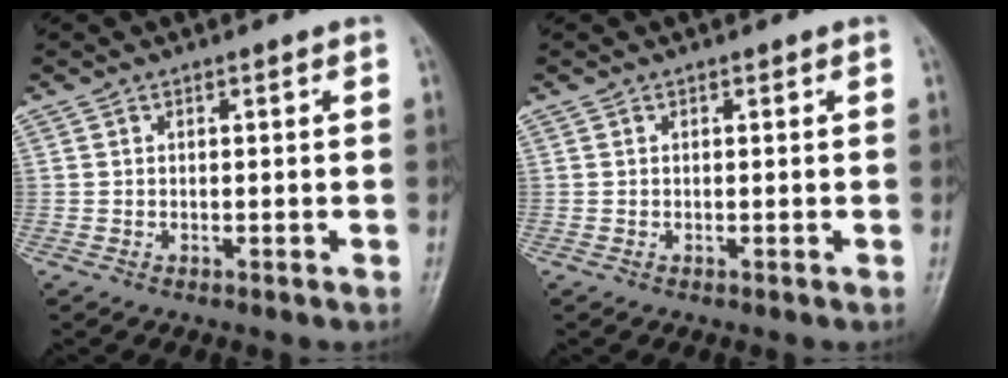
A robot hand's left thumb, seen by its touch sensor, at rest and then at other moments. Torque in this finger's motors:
{"motor_torque": [-0.01, 0.01, 0.00, 0.00, 0.00]}